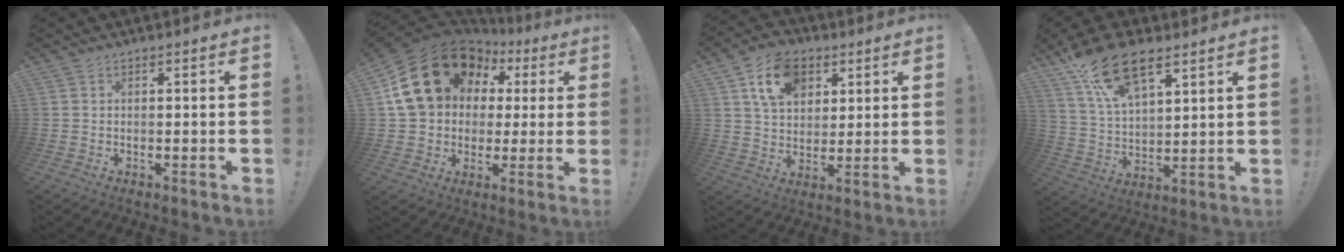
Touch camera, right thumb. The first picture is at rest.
{"total": 21.9, "force": [7.9, 16.4, 12.2], "torque": [-0.199, -0.033, 0.169]}
{"total": 13.9, "force": [6.5, 10.1, 7.2], "torque": [-0.106, -0.019, 0.123]}
{"total": 17.2, "force": [11.0, 7.9, 10.7], "torque": [-0.202, -0.051, 0.197]}